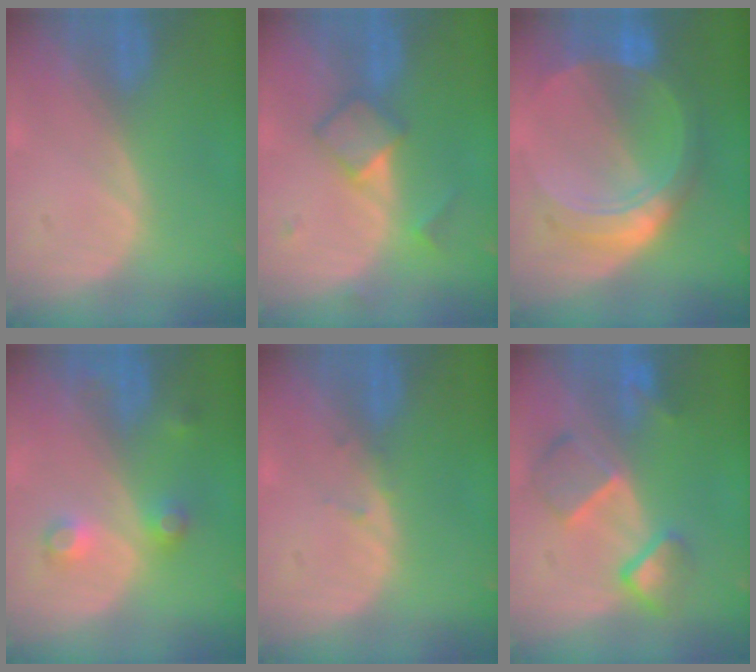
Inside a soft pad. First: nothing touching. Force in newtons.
{"total": 4.8, "press": 4.6, "slide": 1.4}
{"total": 8.5, "press": 8.5, "slide": 0.6}
{"total": 3.8, "press": 3.5, "slide": 1.6}
{"total": 0.9, "press": 0.6, "slide": 0.6}
{"total": 7.5, "press": 6.7, "slide": 3.4}